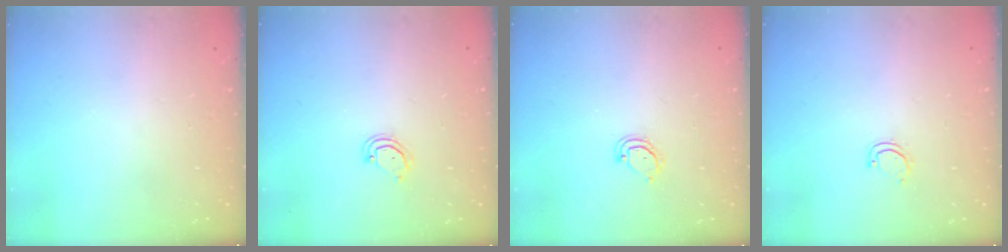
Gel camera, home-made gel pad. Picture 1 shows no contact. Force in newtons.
{"total": 3.7, "press": 3.7, "slide": 0.3}
{"total": 4.0, "press": 4.0, "slide": 0.4}
{"total": 4.1, "press": 4.1, "slide": 0.3}